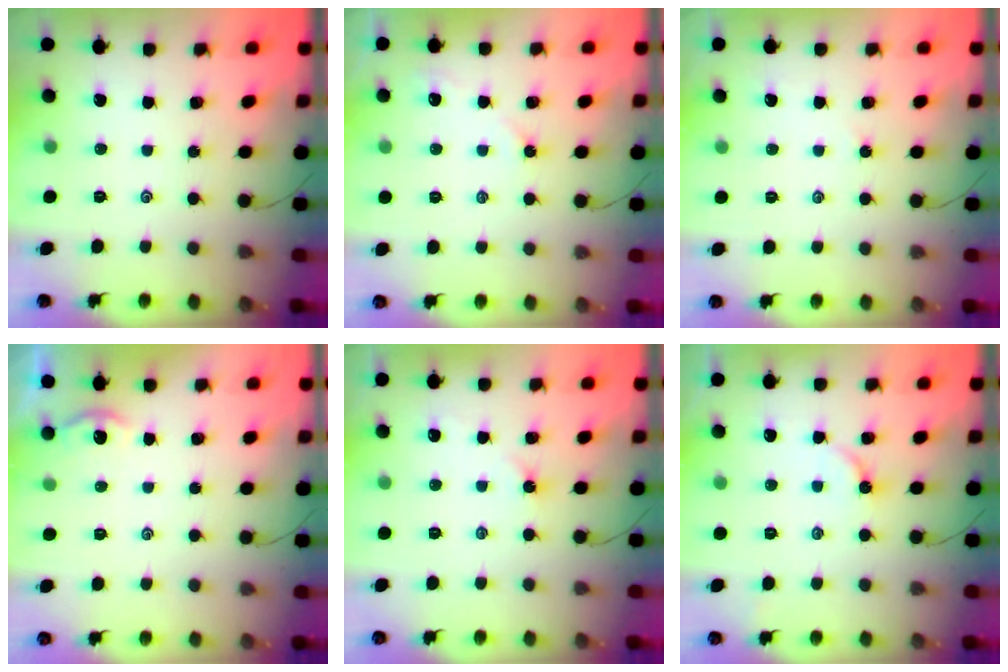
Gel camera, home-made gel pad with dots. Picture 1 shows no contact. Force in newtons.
{"total": 4.6, "press": 4.6, "slide": 0.4}
{"total": 3.6, "press": 3.5, "slide": 0.5}
{"total": 2.6, "press": 2.6, "slide": 0.3}
{"total": 1.9, "press": 1.9, "slide": 0.4}
{"total": 3.5, "press": 3.5, "slide": 0.4}